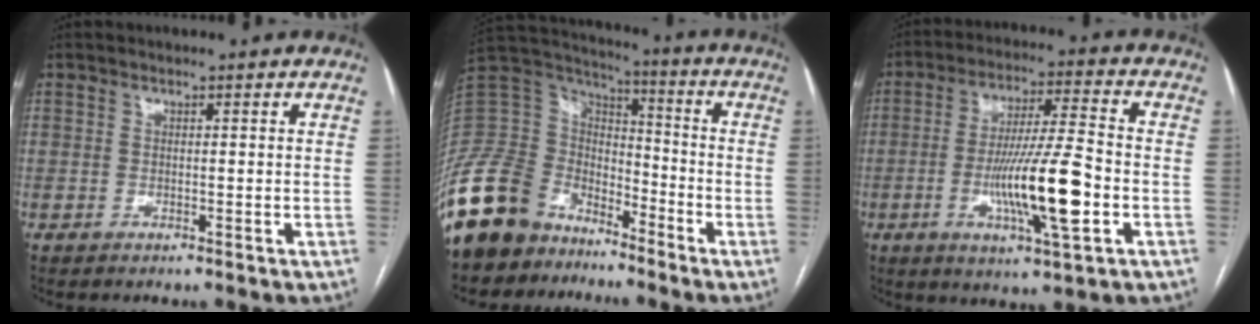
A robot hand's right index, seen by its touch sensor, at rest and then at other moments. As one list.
[{"total": 16.8, "force": [-12.3, 10.1, 5.3], "torque": [-0.125, 0.052, -0.232]}, {"total": 14.1, "force": [-3.6, 0.8, 13.6], "torque": [-0.247, -0.010, -0.062]}]